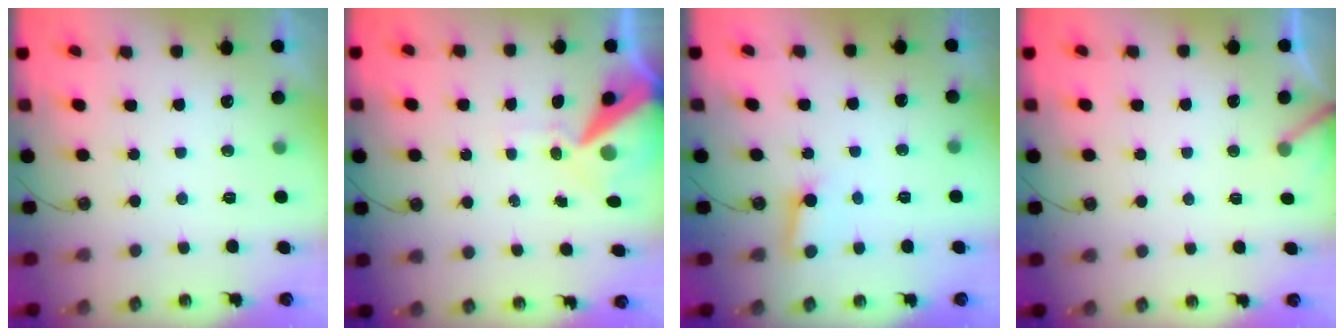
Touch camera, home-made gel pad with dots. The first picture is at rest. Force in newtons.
{"total": 11.5, "press": 11.4, "slide": 1.6}
{"total": 3.1, "press": 3.1, "slide": 0.3}
{"total": 2.9, "press": 2.9, "slide": 0.2}